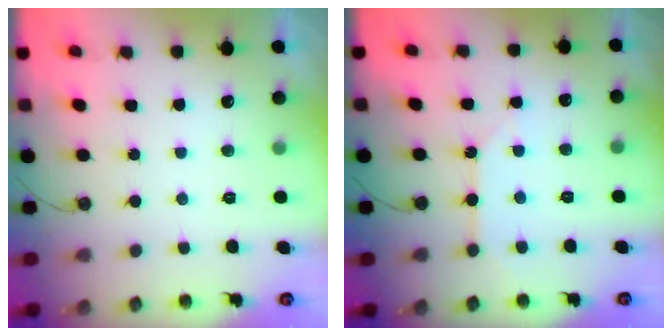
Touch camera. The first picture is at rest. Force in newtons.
{"total": 2.7, "press": 2.7, "slide": 0.3}